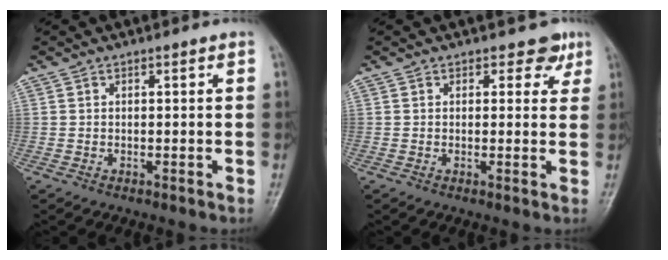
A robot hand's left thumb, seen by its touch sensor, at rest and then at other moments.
{"total": 3.1, "force": [2.0, 2.2, 0.9], "torque": [0.018, -0.009, 0.017]}